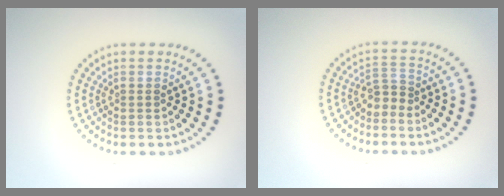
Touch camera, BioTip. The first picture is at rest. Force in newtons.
{"total": 1.6, "press": 1.1, "slide": 1.2}